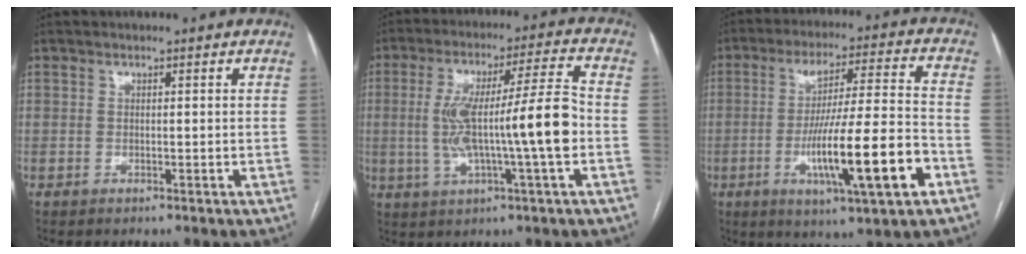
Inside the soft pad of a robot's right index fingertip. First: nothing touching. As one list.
[{"total": 13.8, "force": [-1.5, 0.3, 13.7], "torque": [-0.253, 0.019, -0.025]}, {"total": 16.9, "force": [-5.6, 0.4, 15.9], "torque": [-0.276, -0.010, -0.086]}]